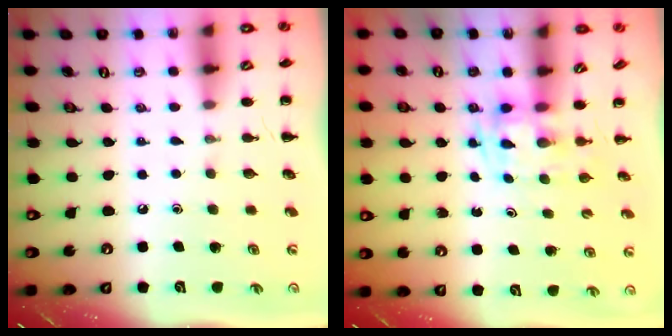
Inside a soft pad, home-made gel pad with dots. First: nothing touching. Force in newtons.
{"total": 2.8, "press": 2.5, "slide": 1.3}